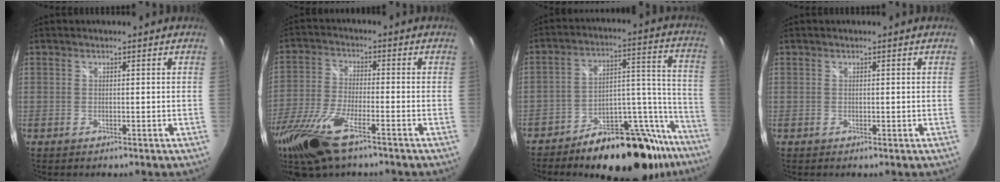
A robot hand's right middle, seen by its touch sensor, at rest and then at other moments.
{"total": 16.2, "force": [-10.6, 4.8, 11.3], "torque": [-0.254, -0.047, -0.206]}
{"total": 23.5, "force": [-18.9, 9.0, 10.8], "torque": [-0.107, 0.058, -0.255]}
{"total": 0.0}